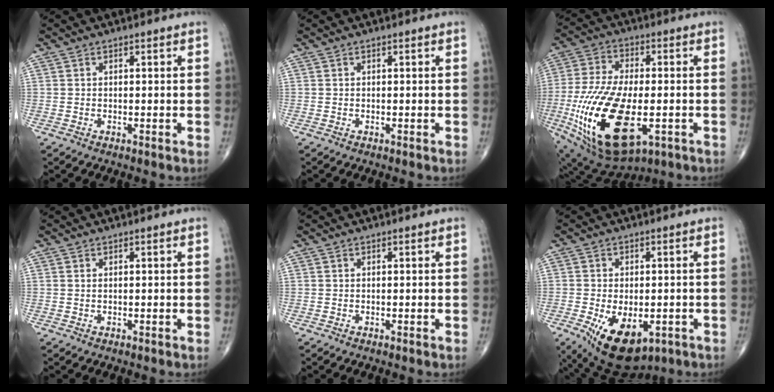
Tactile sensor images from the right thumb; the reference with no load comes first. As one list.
[{"total": 0.0}, {"total": 24.0, "force": [-5.9, 11.6, 20.1], "torque": [-0.426, -0.014, -0.084]}, {"total": 0.0}, {"total": 0.0}, {"total": 12.4, "force": [-4.8, 6.9, 9.1], "torque": [-0.140, -0.003, -0.054]}]